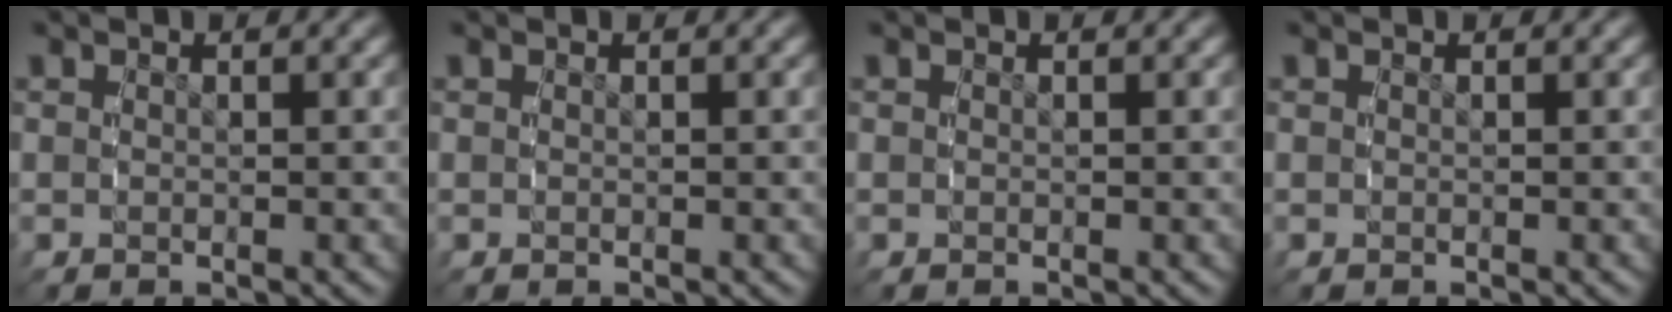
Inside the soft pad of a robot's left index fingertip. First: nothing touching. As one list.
[{"total": 0.0}, {"total": 0.0}, {"total": 0.0}]